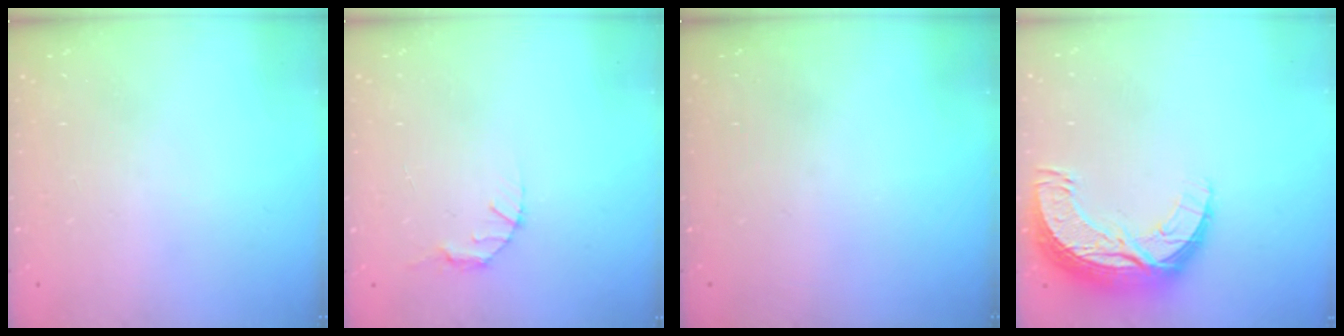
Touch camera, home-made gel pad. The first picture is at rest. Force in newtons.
{"total": 2.8, "press": 2.8, "slide": 0.4}
{"total": 0.0}
{"total": 12.7, "press": 12.6, "slide": 0.9}